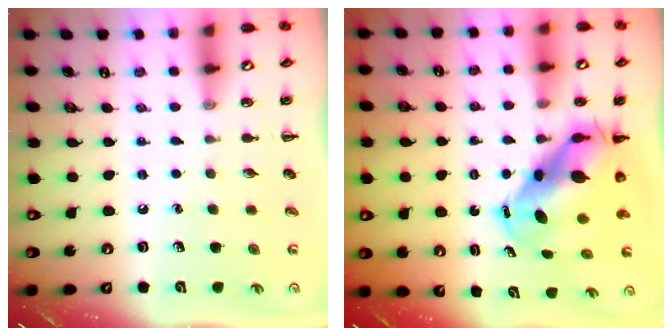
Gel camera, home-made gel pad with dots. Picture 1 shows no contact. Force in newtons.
{"total": 9.2, "press": 8.9, "slide": 2.2}